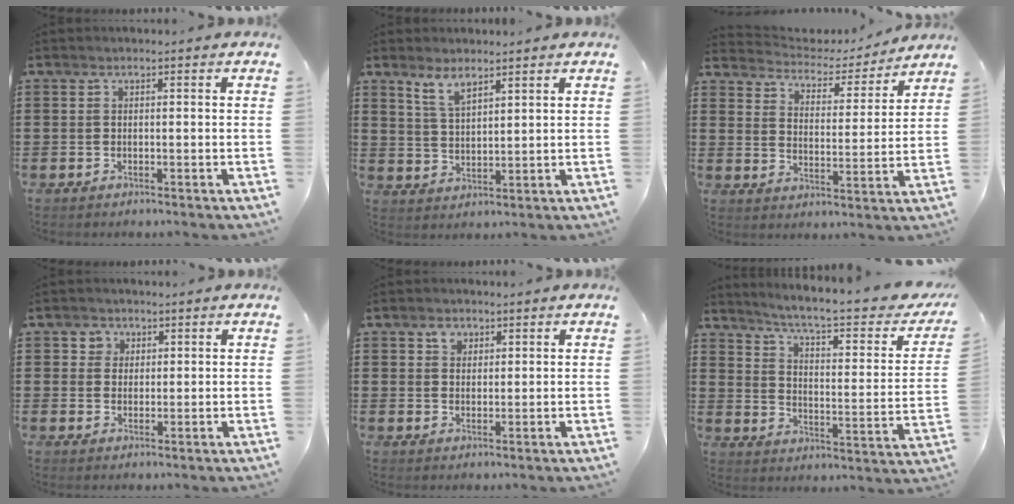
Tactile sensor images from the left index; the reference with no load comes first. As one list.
[{"total": 4.3, "force": [3.4, 1.3, 2.3], "torque": [-0.054, -0.001, 0.062]}, {"total": 4.0, "force": [3.9, 0.9, 0.3], "torque": [-0.033, -0.030, 0.061]}, {"total": 2.5, "force": [1.1, 2.2, 0.0], "torque": [-0.005, 0.007, 0.016]}, {"total": 2.2, "force": [1.4, 1.6, 0.7], "torque": [-0.011, 0.003, 0.026]}, {"total": 6.0, "force": [4.7, 0.2, 3.7], "torque": [-0.087, -0.040, 0.070]}]